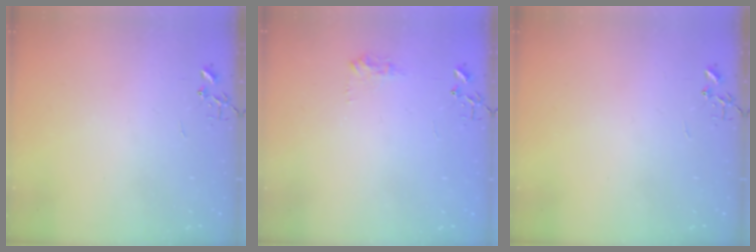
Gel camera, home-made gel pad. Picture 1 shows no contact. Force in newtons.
{"total": 7.6, "press": 7.5, "slide": 0.3}
{"total": 0.0}